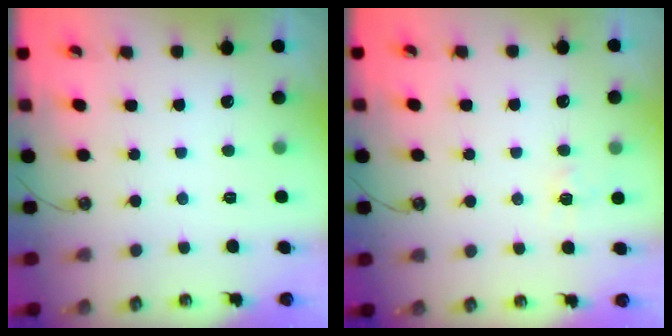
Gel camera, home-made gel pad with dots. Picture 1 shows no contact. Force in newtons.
{"total": 5.4, "press": 5.4, "slide": 0.7}